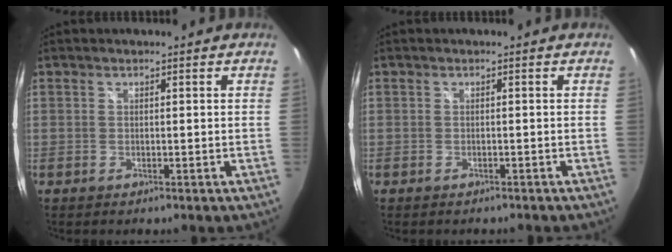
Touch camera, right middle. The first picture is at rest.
{"total": 1.6, "force": [-1.4, 0.5, 0.5], "torque": [-0.011, -0.010, -0.020]}